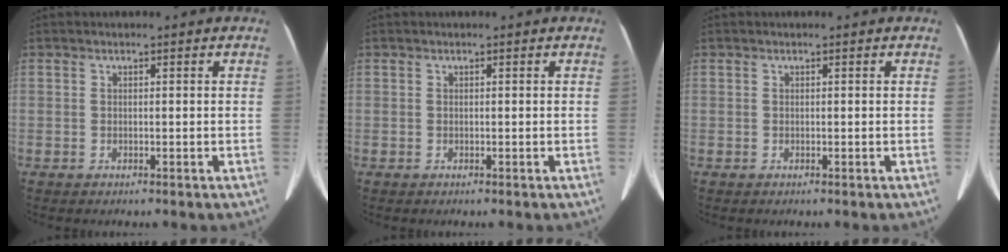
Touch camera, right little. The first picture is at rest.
{"total": 0.0}
{"total": 0.0}